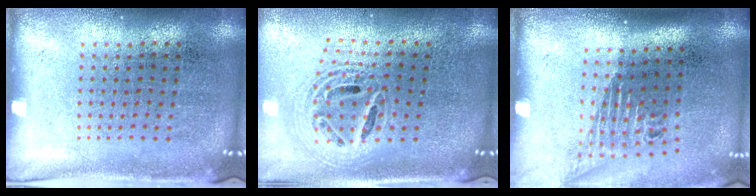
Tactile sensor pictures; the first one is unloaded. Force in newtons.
{"total": 2.3, "press": 1.8, "slide": 1.4}
{"total": 1.6, "press": 1.2, "slide": 1.1}